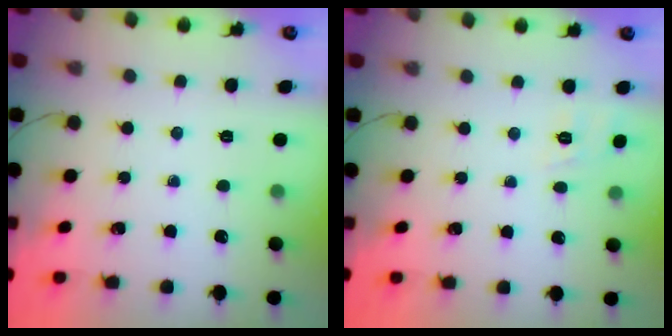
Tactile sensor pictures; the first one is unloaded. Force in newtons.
{"total": 6.7, "press": 6.4, "slide": 1.8}